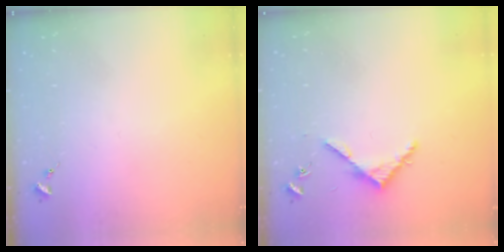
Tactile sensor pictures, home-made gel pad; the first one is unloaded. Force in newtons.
{"total": 3.7, "press": 3.7, "slide": 0.3}